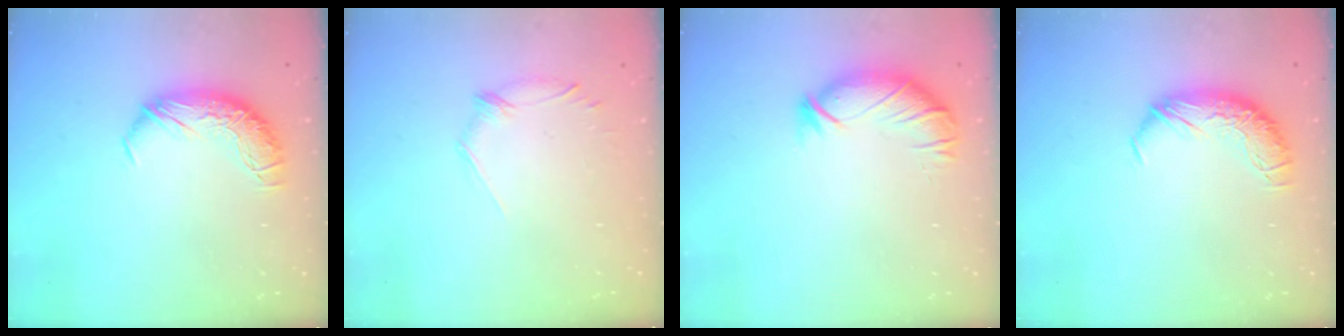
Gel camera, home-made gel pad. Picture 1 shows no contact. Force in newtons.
{"total": 5.6, "press": 5.5, "slide": 1.0}
{"total": 2.9, "press": 2.8, "slide": 0.8}
{"total": 0.0}